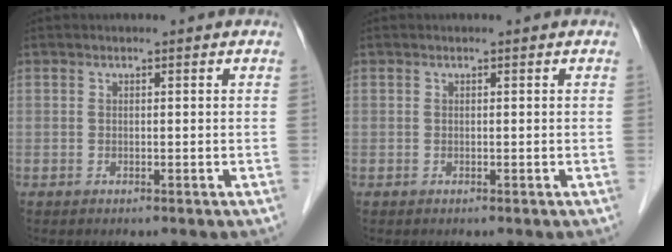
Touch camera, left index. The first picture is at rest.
{"total": 0.0}